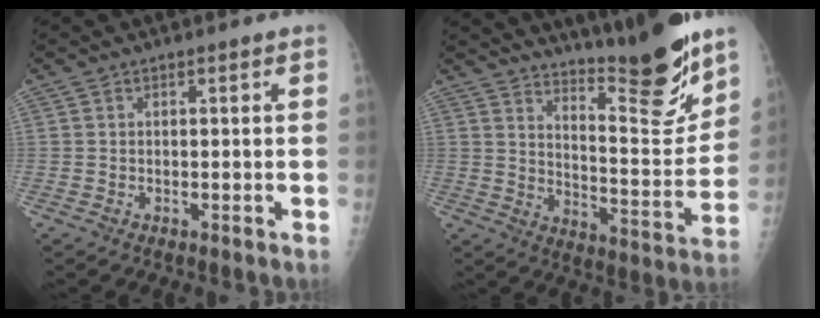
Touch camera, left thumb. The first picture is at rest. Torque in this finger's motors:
{"motor_torque": [0.44, 0.31, 0.01, -0.33, 0.04]}